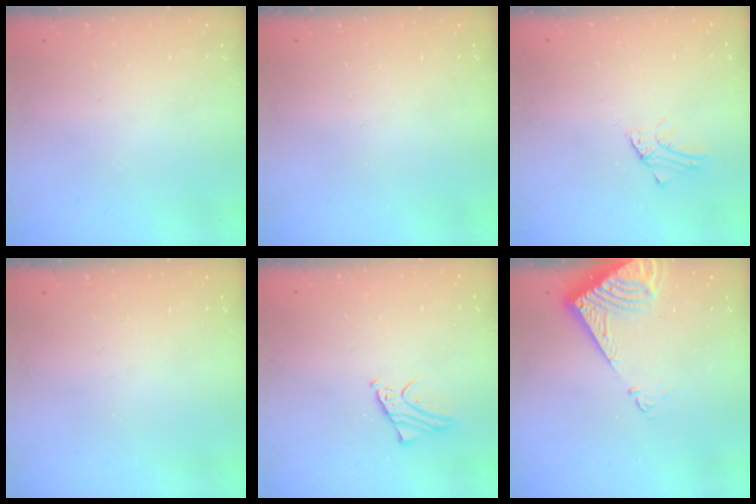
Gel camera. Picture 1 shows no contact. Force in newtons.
{"total": 0.0}
{"total": 1.5, "press": 1.5, "slide": 0.0}
{"total": 0.0}
{"total": 2.1, "press": 2.1, "slide": 0.2}
{"total": 7.8, "press": 7.8, "slide": 0.6}